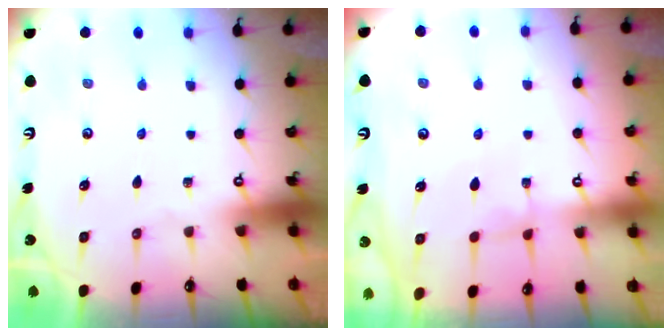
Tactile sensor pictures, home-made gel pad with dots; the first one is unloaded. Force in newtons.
{"total": 1.6, "press": 1.5, "slide": 0.5}